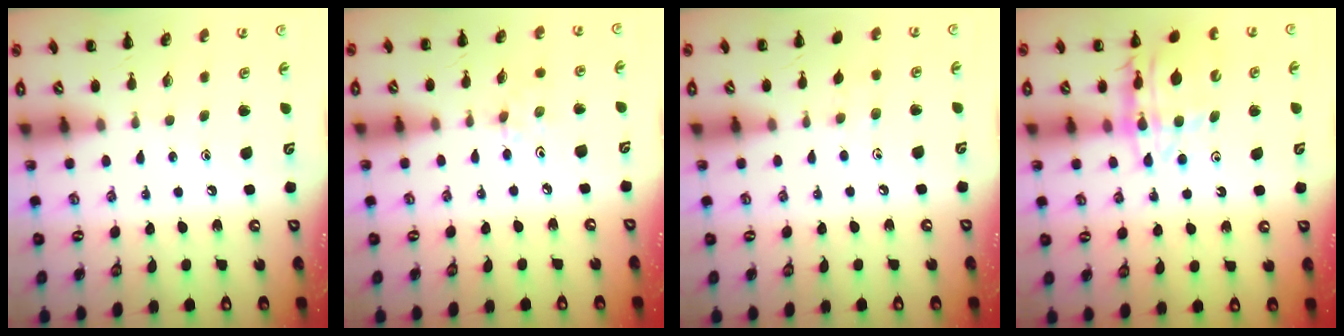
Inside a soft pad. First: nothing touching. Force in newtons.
{"total": 3.0, "press": 2.8, "slide": 0.9}
{"total": 5.2, "press": 4.9, "slide": 1.6}
{"total": 14.9, "press": 14.4, "slide": 3.5}